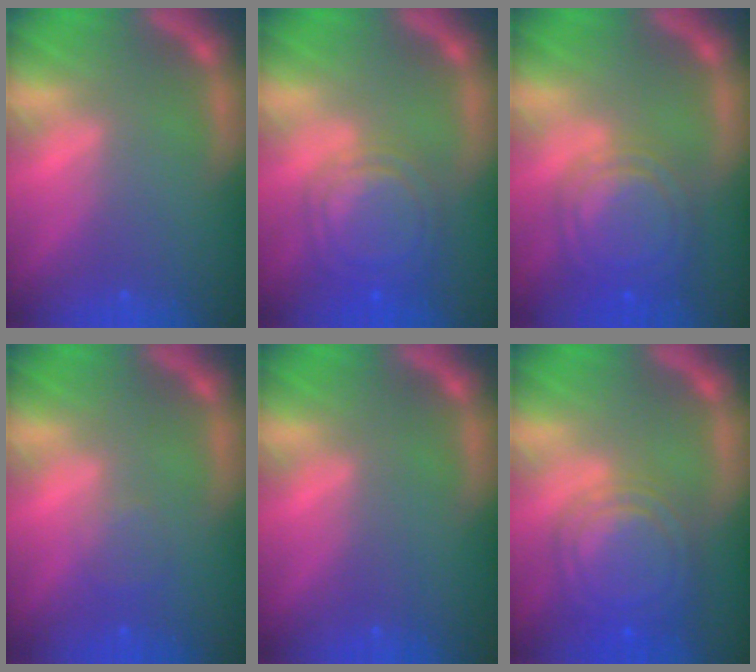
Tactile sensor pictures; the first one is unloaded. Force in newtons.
{"total": 7.6}
{"total": 8.0}
{"total": 1.5}
{"total": 0.0}
{"total": 9.1}